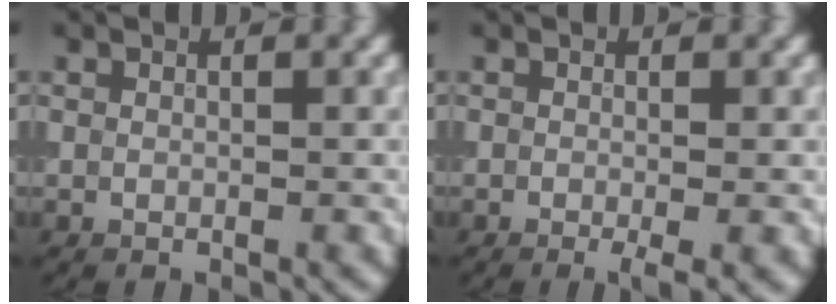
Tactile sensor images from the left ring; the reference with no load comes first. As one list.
[{"total": 1.8, "force": [-0.7, 0.3, 1.6], "torque": [-0.027, -0.009, -0.010]}]